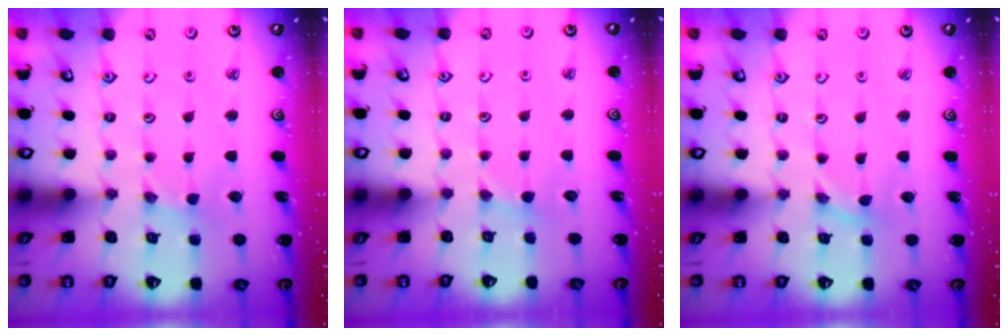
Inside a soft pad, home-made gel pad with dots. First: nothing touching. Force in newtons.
{"total": 1.6, "press": 1.5, "slide": 0.2}
{"total": 0.0}